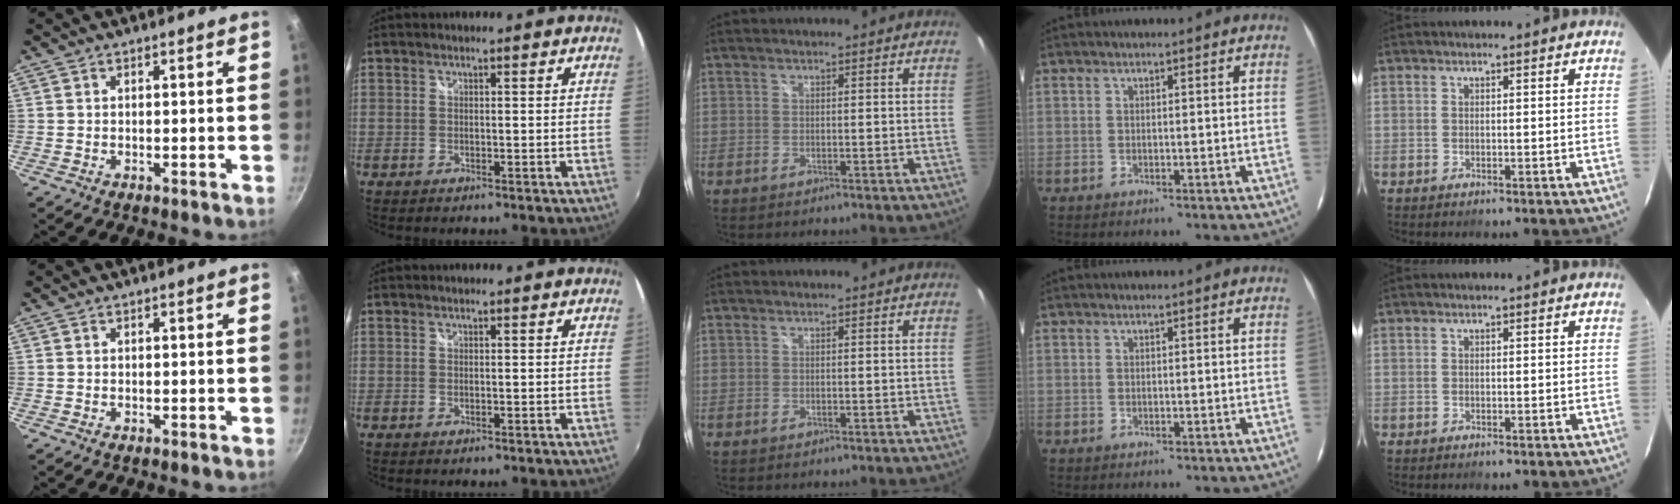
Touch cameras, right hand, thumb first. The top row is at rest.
{}